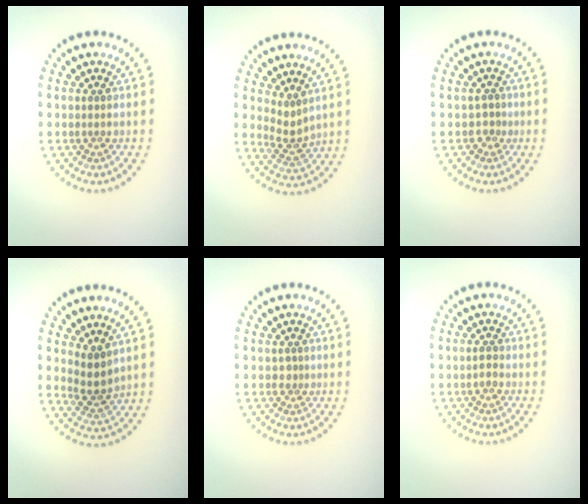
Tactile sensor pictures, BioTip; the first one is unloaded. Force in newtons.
{"total": 2.1, "press": 1.5, "slide": 1.4}
{"total": 0.9, "press": 0.7, "slide": 0.5}
{"total": 2.6, "press": 2.0, "slide": 1.6}
{"total": 0.9, "press": 0.5, "slide": 0.7}
{"total": 0.8, "press": 0.8, "slide": 0.1}